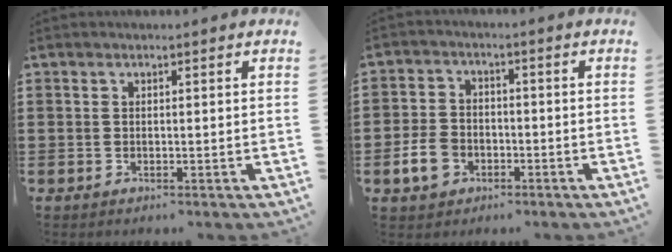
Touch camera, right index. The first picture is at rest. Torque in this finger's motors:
{"motor_torque": [0.74, 0.68, 0.02, -0.03]}